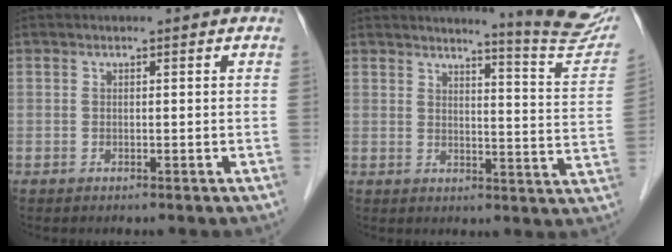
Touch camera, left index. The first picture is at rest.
{"total": 12.4, "force": [11.7, -1.0, 3.9], "torque": [-0.039, -0.079, 0.120]}